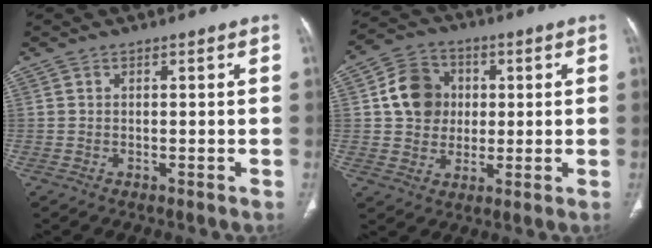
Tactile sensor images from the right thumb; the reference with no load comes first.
{"total": 10.7, "force": [1.6, 9.3, 5.0], "torque": [-0.057, 0.005, 0.023]}